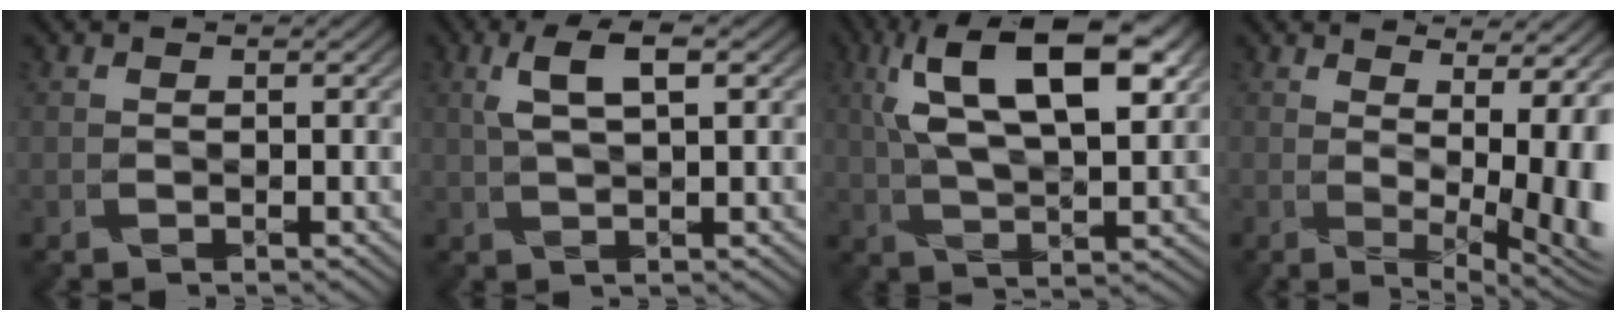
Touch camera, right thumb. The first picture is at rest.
{"total": 4.4, "force": [1.7, 1.1, 3.9], "torque": [-0.077, 0.007, 0.035]}
{"total": 14.5, "force": [5.5, 5.9, 12.1], "torque": [-0.222, 0.012, 0.091]}
{"total": 11.2, "force": [0.6, 3.9, 10.4], "torque": [-0.120, 0.012, 0.021]}